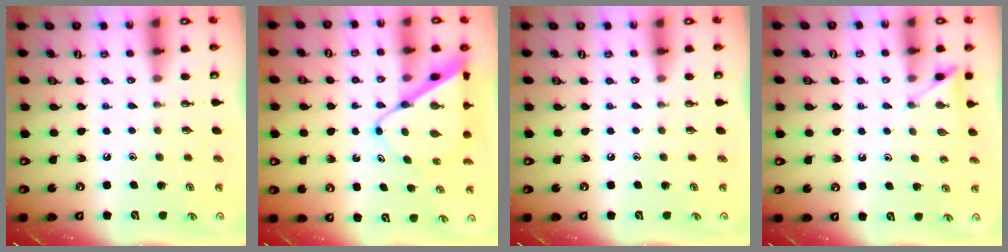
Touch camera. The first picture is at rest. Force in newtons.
{"total": 9.9, "press": 9.9, "slide": 0.7}
{"total": 0.0}
{"total": 5.2, "press": 5.1, "slide": 0.5}